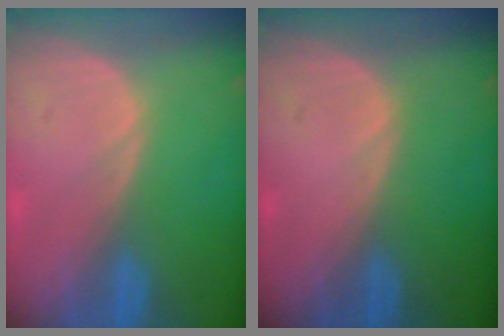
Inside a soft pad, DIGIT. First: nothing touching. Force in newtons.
{"total": 0.0}